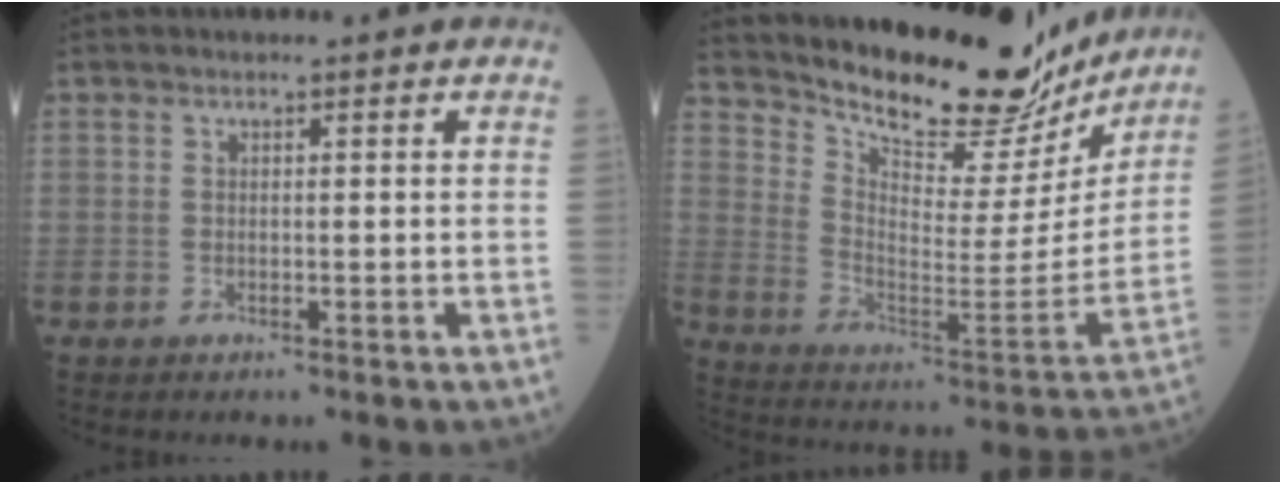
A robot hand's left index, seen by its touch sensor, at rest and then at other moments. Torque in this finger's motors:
{"motor_torque": [0.35, -0.39, 0.68, 0.10]}